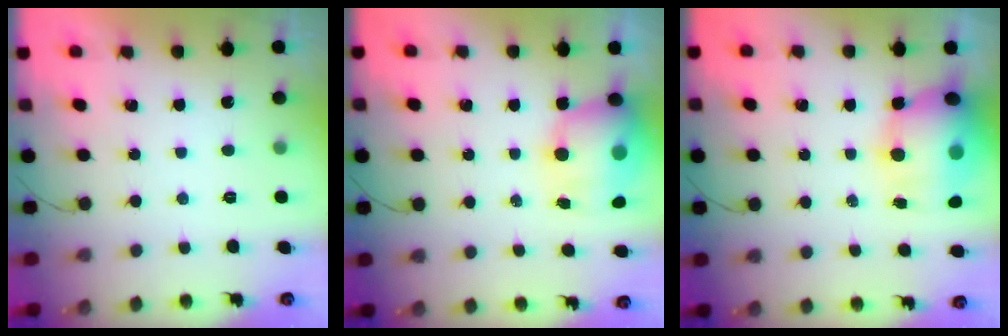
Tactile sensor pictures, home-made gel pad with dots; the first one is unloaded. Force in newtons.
{"total": 13.5, "press": 13.1, "slide": 3.4}
{"total": 18.3, "press": 16.3, "slide": 8.4}